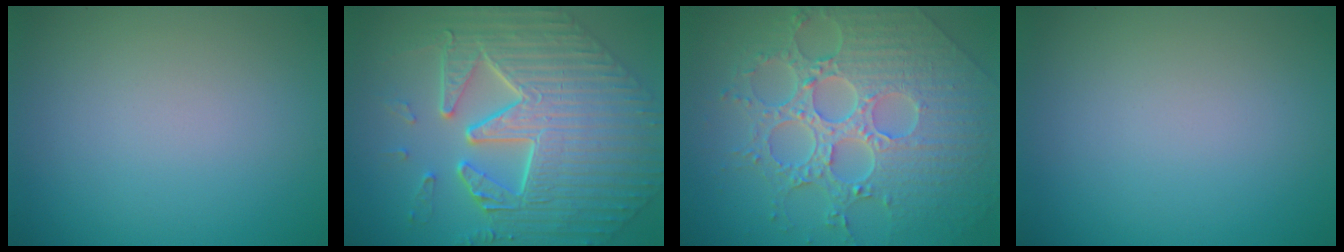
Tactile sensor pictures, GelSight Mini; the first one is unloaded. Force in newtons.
{"total": 10.4, "press": 7.4, "slide": 7.3}
{"total": 8.7, "press": 6.4, "slide": 5.8}
{"total": 0.0}